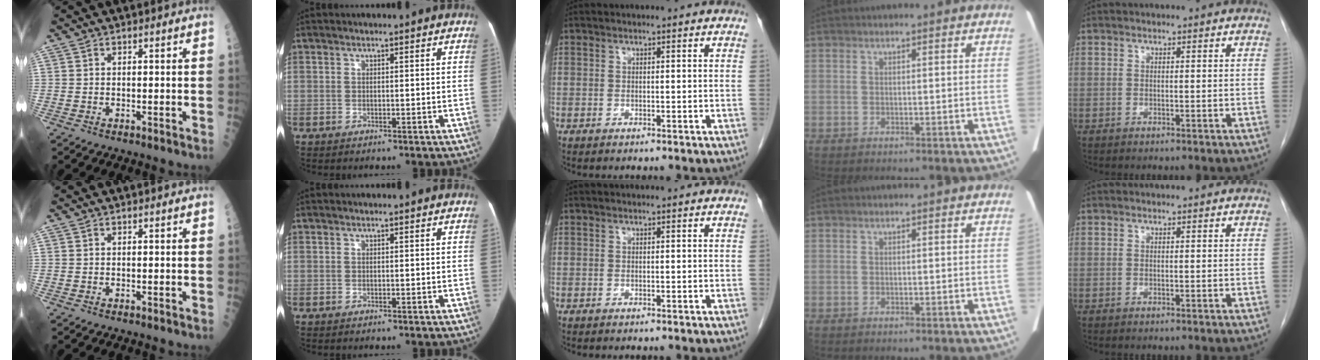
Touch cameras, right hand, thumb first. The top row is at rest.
{}